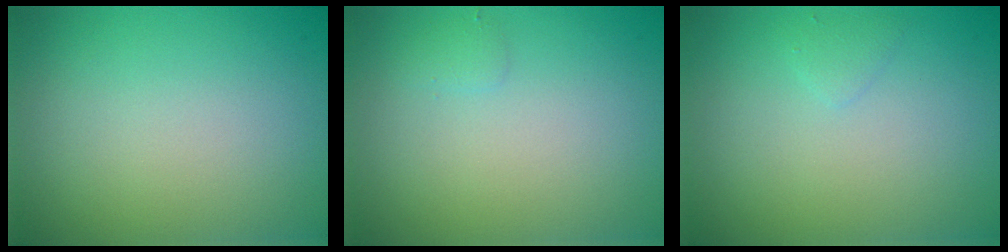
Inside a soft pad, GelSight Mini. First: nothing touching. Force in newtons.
{"total": 0.7, "press": 0.7, "slide": 0.1}
{"total": 0.7, "press": 0.7, "slide": 0.0}